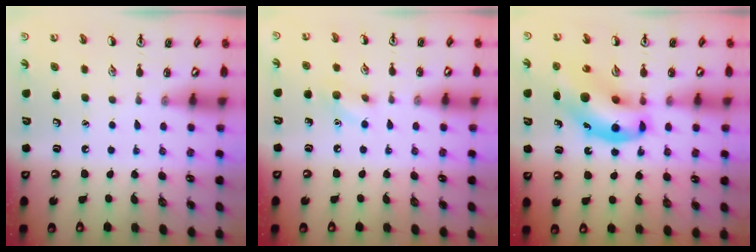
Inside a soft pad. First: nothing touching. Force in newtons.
{"total": 6.9, "press": 6.6, "slide": 2.0}
{"total": 13.3, "press": 12.8, "slide": 3.8}